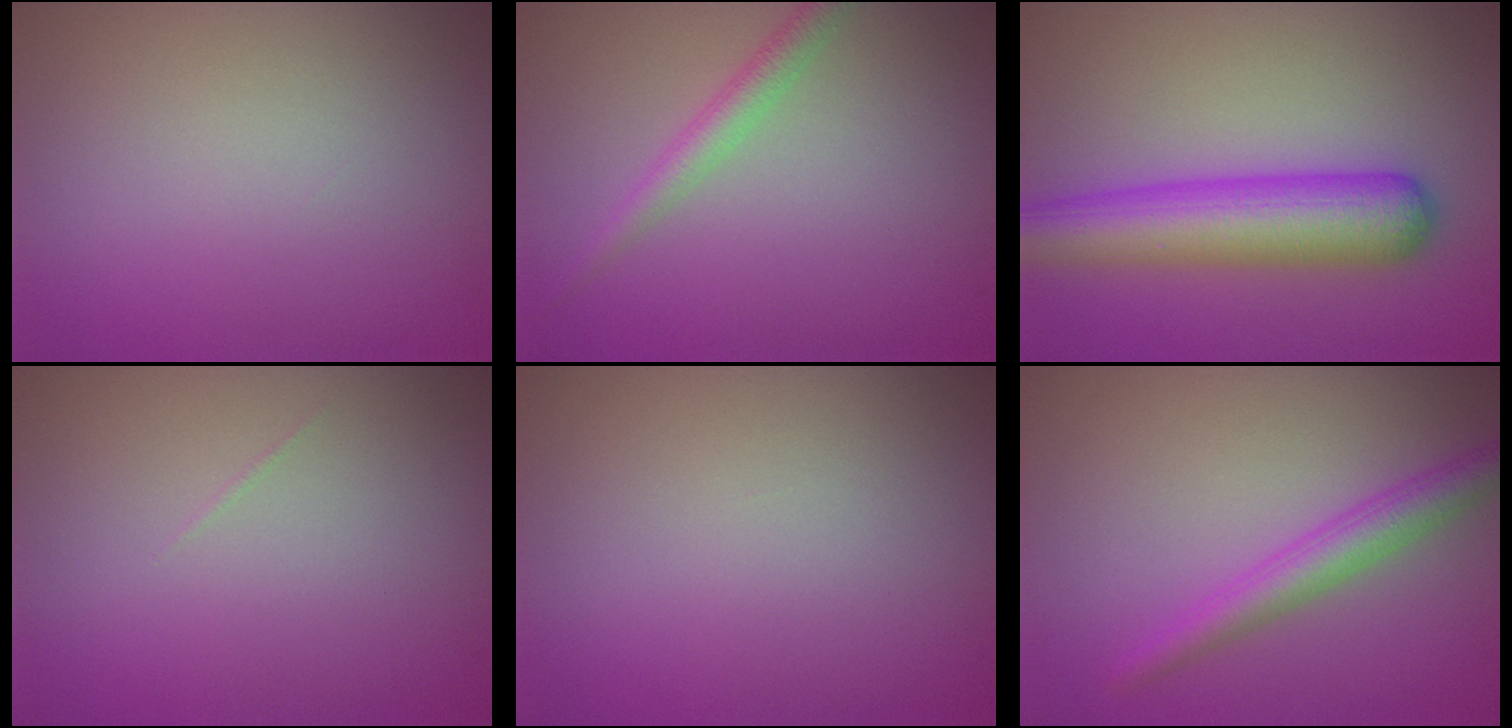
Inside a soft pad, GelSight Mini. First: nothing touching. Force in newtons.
{"total": 2.2, "press": 2.2, "slide": 0.1}
{"total": 6.9, "press": 6.9, "slide": 0.2}
{"total": 0.0}
{"total": 0.0}
{"total": 3.2, "press": 3.2, "slide": 0.2}